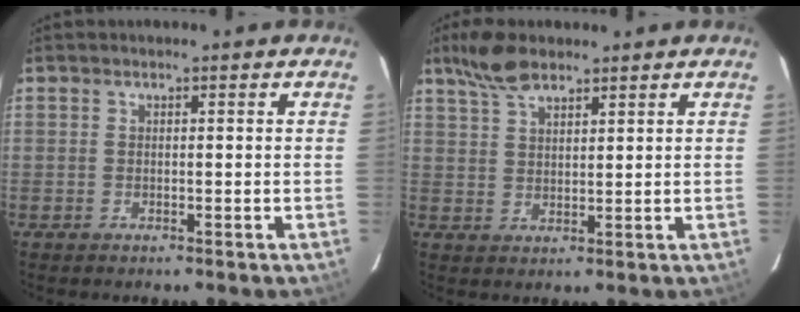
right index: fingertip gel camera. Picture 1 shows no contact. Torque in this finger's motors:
{"motor_torque": [0.14, 0.07, 0.05, 0.04]}